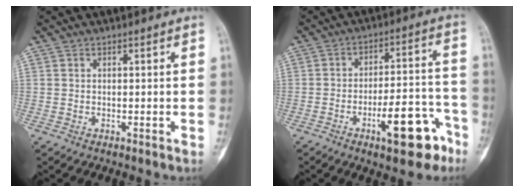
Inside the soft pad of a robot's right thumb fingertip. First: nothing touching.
{"total": 13.3, "force": [-7.0, 4.8, 10.3], "torque": [-0.128, 0.054, -0.098]}